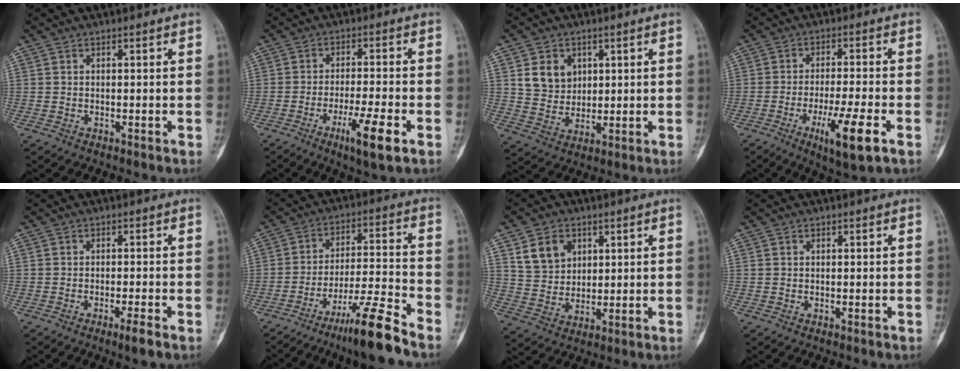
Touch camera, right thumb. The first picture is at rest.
{"total": 8.2, "force": [-3.9, 0.9, 7.2], "torque": [-0.135, 0.006, -0.062]}
{"total": 7.4, "force": [2.6, 6.1, 3.4], "torque": [-0.032, -0.016, 0.055]}
{"total": 10.2, "force": [-4.3, 1.5, 9.1], "torque": [-0.165, -0.001, -0.067]}
{"total": 2.5, "force": [-1.6, 0.0, 1.9], "torque": [-0.037, 0.003, -0.029]}
{"total": 11.8, "force": [-9.0, 0.1, 7.7], "torque": [-0.137, 0.063, -0.154]}
{"total": 8.1, "force": [3.6, 6.2, 3.7], "torque": [-0.044, -0.016, 0.073]}
{"total": 0.0}